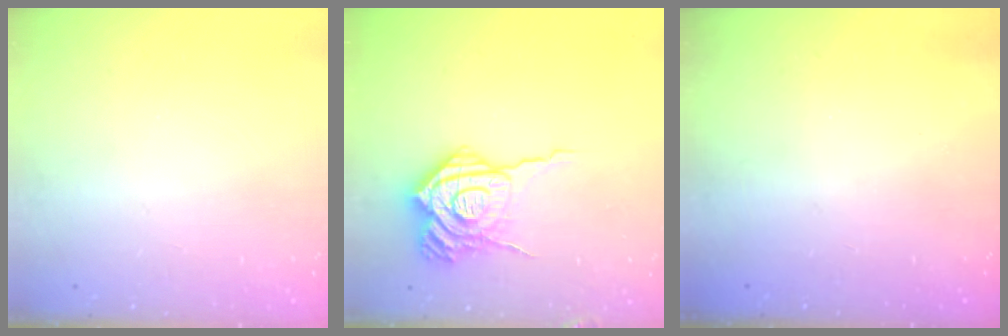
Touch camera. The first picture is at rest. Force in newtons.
{"total": 15.9, "press": 15.9, "slide": 1.5}
{"total": 2.3, "press": 2.2, "slide": 0.8}